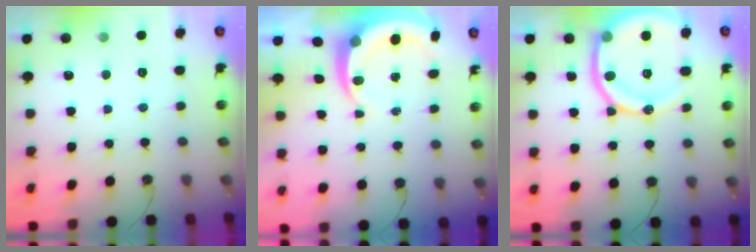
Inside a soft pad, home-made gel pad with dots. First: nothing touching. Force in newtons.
{"total": 6.3, "press": 6.3, "slide": 0.8}
{"total": 17.8, "press": 17.7, "slide": 2.2}